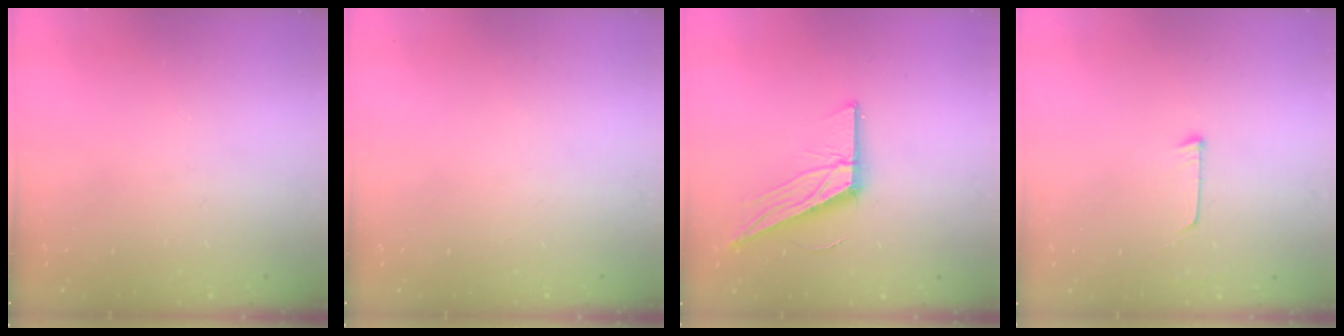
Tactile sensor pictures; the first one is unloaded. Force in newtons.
{"total": 0.0}
{"total": 13.3, "press": 13.3, "slide": 0.7}
{"total": 3.9, "press": 3.9, "slide": 0.4}